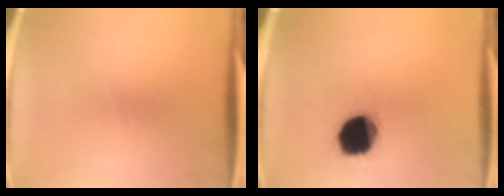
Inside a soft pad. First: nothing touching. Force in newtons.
{"total": 16.9}